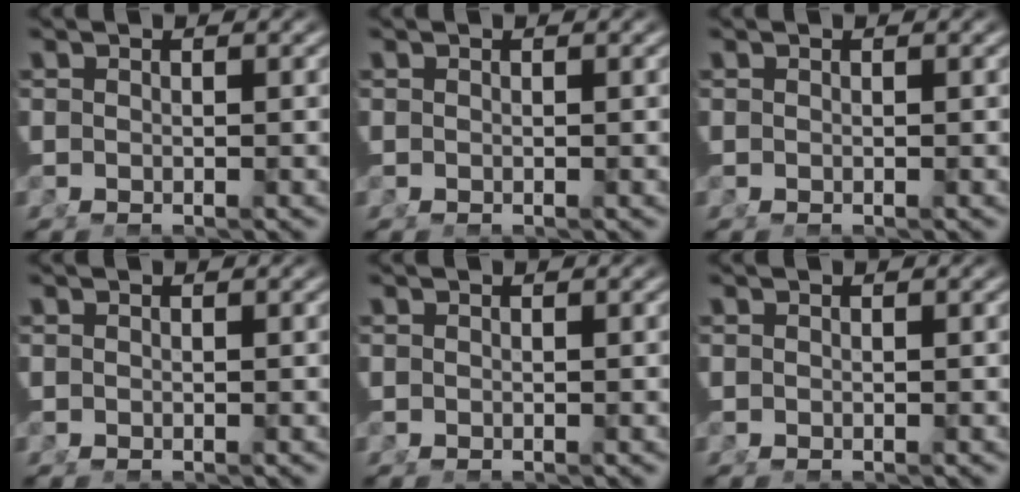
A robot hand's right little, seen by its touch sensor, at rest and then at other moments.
{"total": 0.0}
{"total": 0.0}
{"total": 0.0}
{"total": 0.0}
{"total": 0.0}